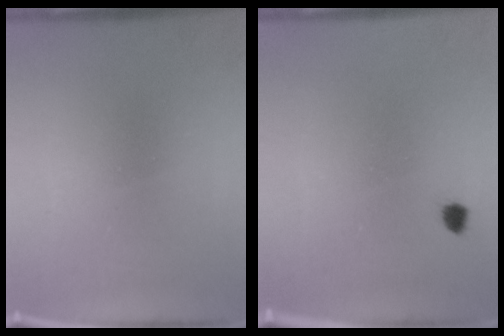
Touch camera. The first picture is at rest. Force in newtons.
{"total": 1.2}